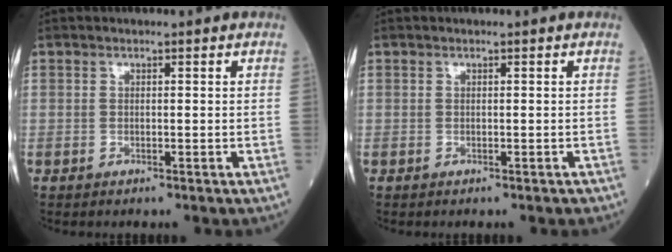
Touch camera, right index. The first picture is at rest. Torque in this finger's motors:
{"motor_torque": [0.04, -0.02, 0.02, 0.01]}